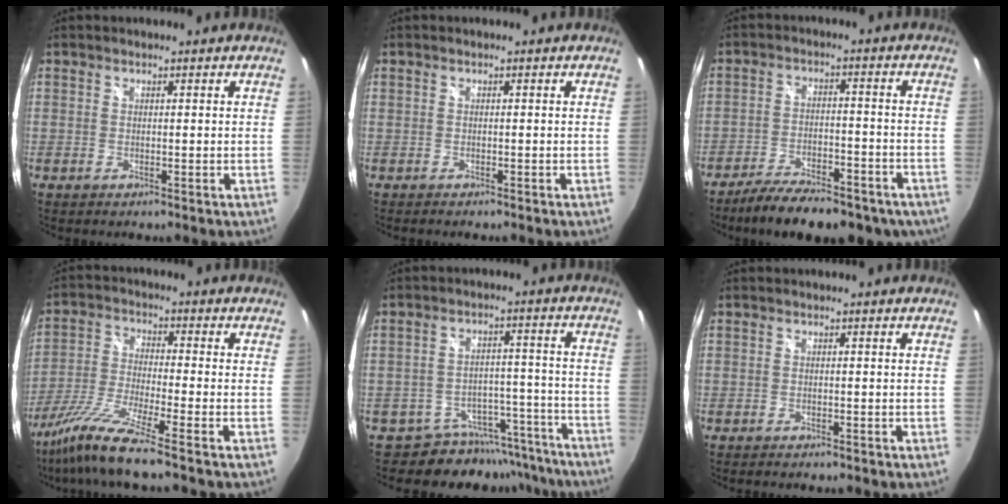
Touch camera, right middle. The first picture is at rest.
{"total": 1.1, "force": [-0.9, 0.4, 0.3], "torque": [-0.010, -0.005, -0.016]}
{"total": 17.9, "force": [-13.8, 6.5, 9.4], "torque": [-0.172, -0.023, -0.192]}
{"total": 11.3, "force": [-8.9, -1.3, 6.8], "torque": [-0.138, -0.029, -0.167]}
{"total": 12.2, "force": [-11.1, 5.1, 0.8], "torque": [-0.008, 0.043, -0.142]}
{"total": 2.4, "force": [-2.2, 0.5, 0.8], "torque": [-0.020, -0.014, -0.036]}